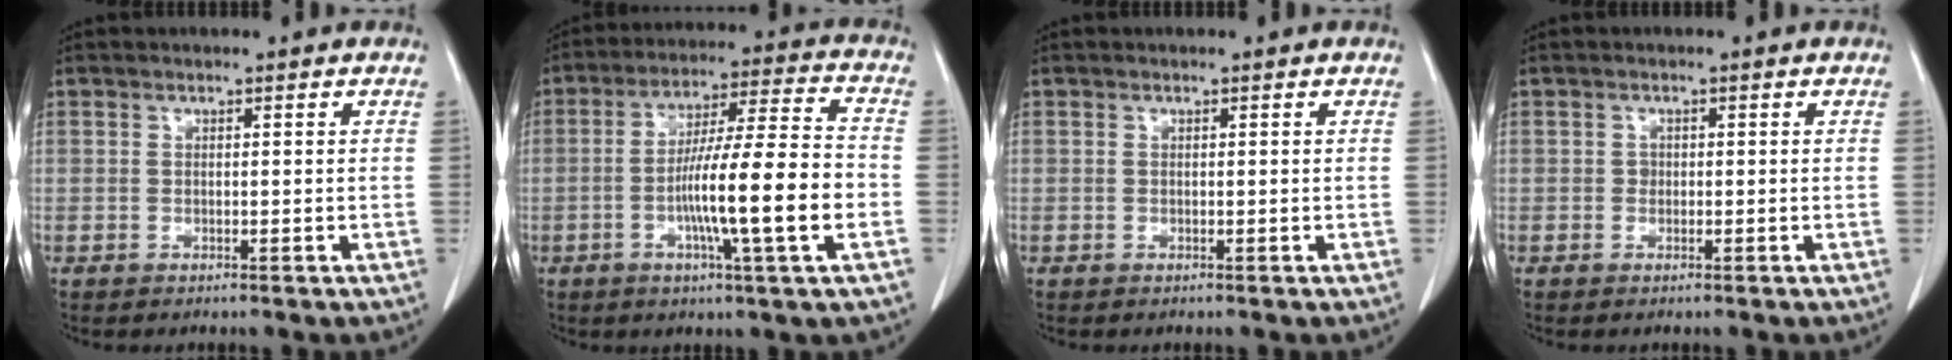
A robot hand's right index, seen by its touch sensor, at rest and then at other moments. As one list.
[{"total": 15.1, "force": [-3.6, 0.1, 14.6], "torque": [-0.248, 0.002, -0.064]}, {"total": 0.0}, {"total": 0.8, "force": [0.0, 0.7, 0.2], "torque": [0.001, 0.003, -0.001]}]